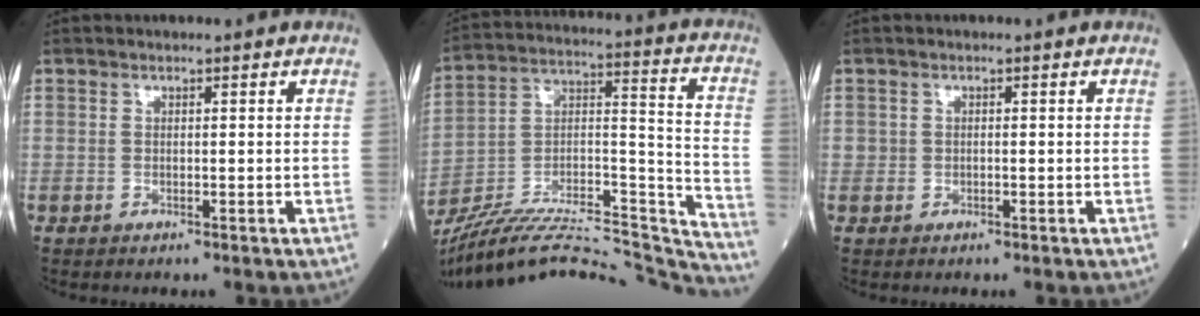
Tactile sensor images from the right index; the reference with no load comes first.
{"total": 30.8, "force": [-28.7, 3.5, 10.7], "torque": [-0.138, 0.008, -0.434]}
{"total": 0.7, "force": [0.0, 0.7, 0.1], "torque": [0.002, 0.002, 0.000]}